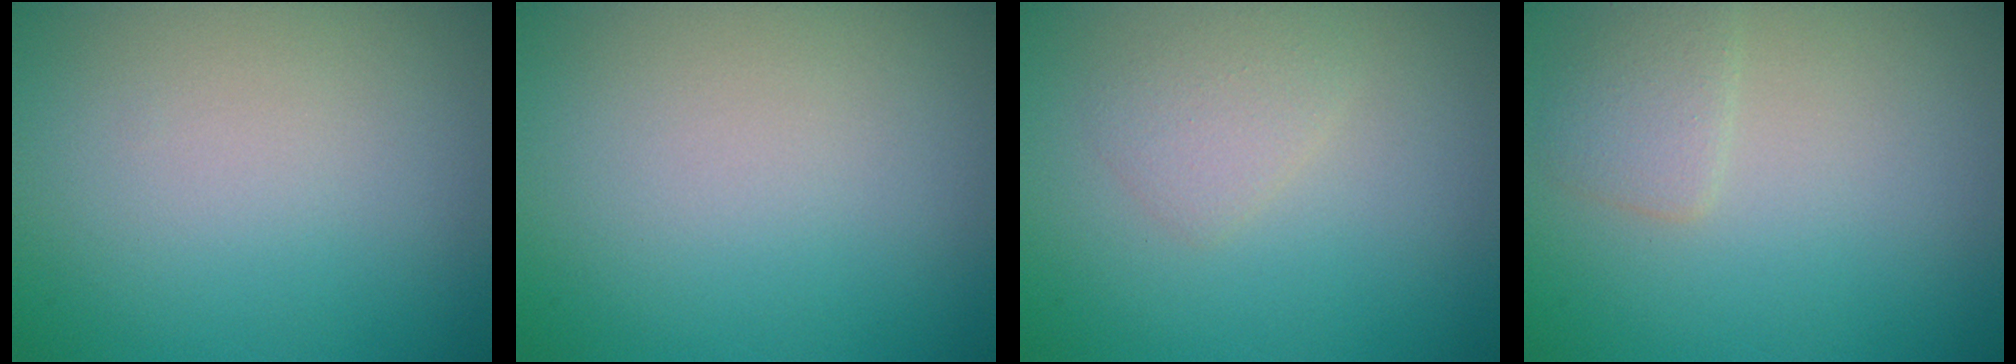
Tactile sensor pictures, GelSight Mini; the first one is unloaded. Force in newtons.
{"total": 0.0}
{"total": 1.6, "press": 1.6, "slide": 0.0}
{"total": 1.8, "press": 1.8, "slide": 0.0}